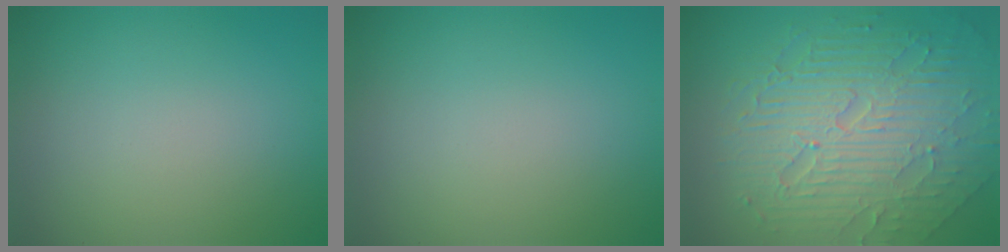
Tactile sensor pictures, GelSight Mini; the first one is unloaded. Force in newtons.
{"total": 0.0}
{"total": 9.7, "press": 6.2, "slide": 7.4}